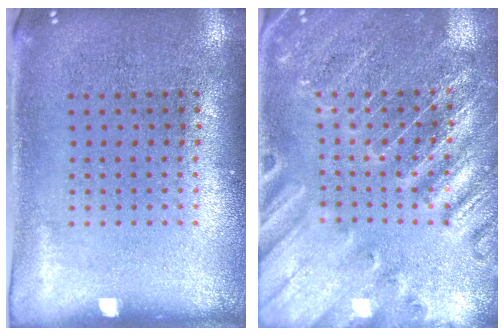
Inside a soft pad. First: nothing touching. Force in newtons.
{"total": 2.8, "press": 2.8, "slide": 0.4}